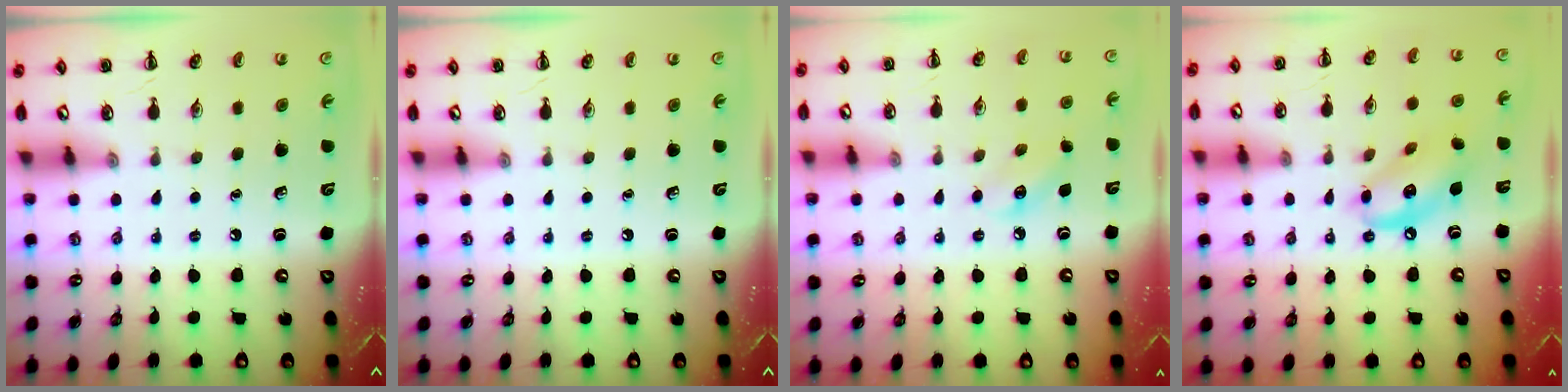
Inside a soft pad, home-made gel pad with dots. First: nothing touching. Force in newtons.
{"total": 0.0}
{"total": 6.2, "press": 6.0, "slide": 1.7}
{"total": 12.0, "press": 11.8, "slide": 2.1}